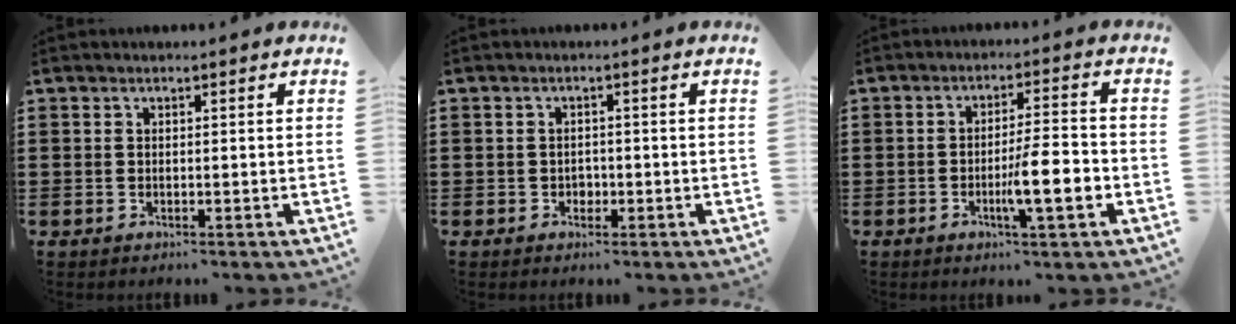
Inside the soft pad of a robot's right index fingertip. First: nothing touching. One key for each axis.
{"total": 1.2, "fx": -0.5, "fy": 1.0, "fz": 0.5, "tx": -0.013, "ty": 0.000, "tz": -0.010}
{"total": 7.6, "fx": -2.3, "fy": 0.9, "fz": 7.2, "tx": -0.124, "ty": -0.007, "tz": -0.040}